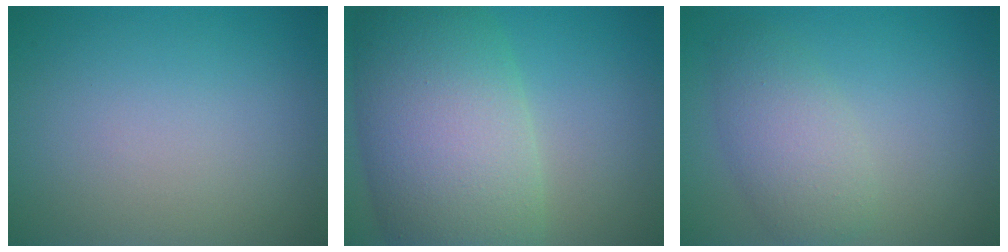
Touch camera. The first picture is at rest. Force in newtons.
{"total": 12.4, "press": 12.4, "slide": 0.5}
{"total": 3.6, "press": 3.6, "slide": 0.1}